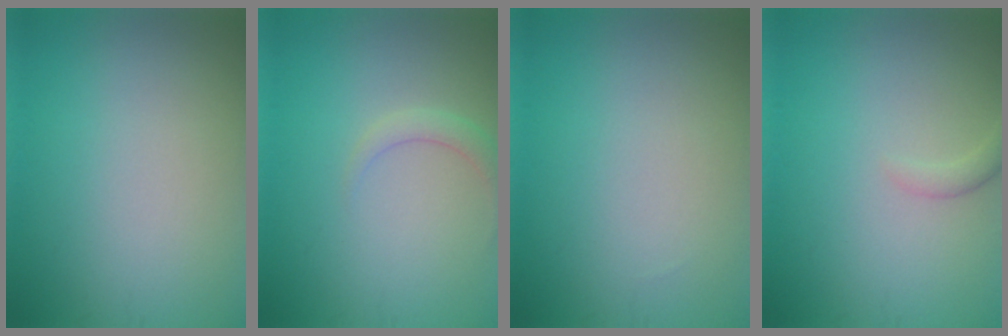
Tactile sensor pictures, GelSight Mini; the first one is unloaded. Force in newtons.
{"total": 1.5, "press": 1.5, "slide": 0.1}
{"total": 0.0}
{"total": 1.1, "press": 1.1, "slide": 0.2}